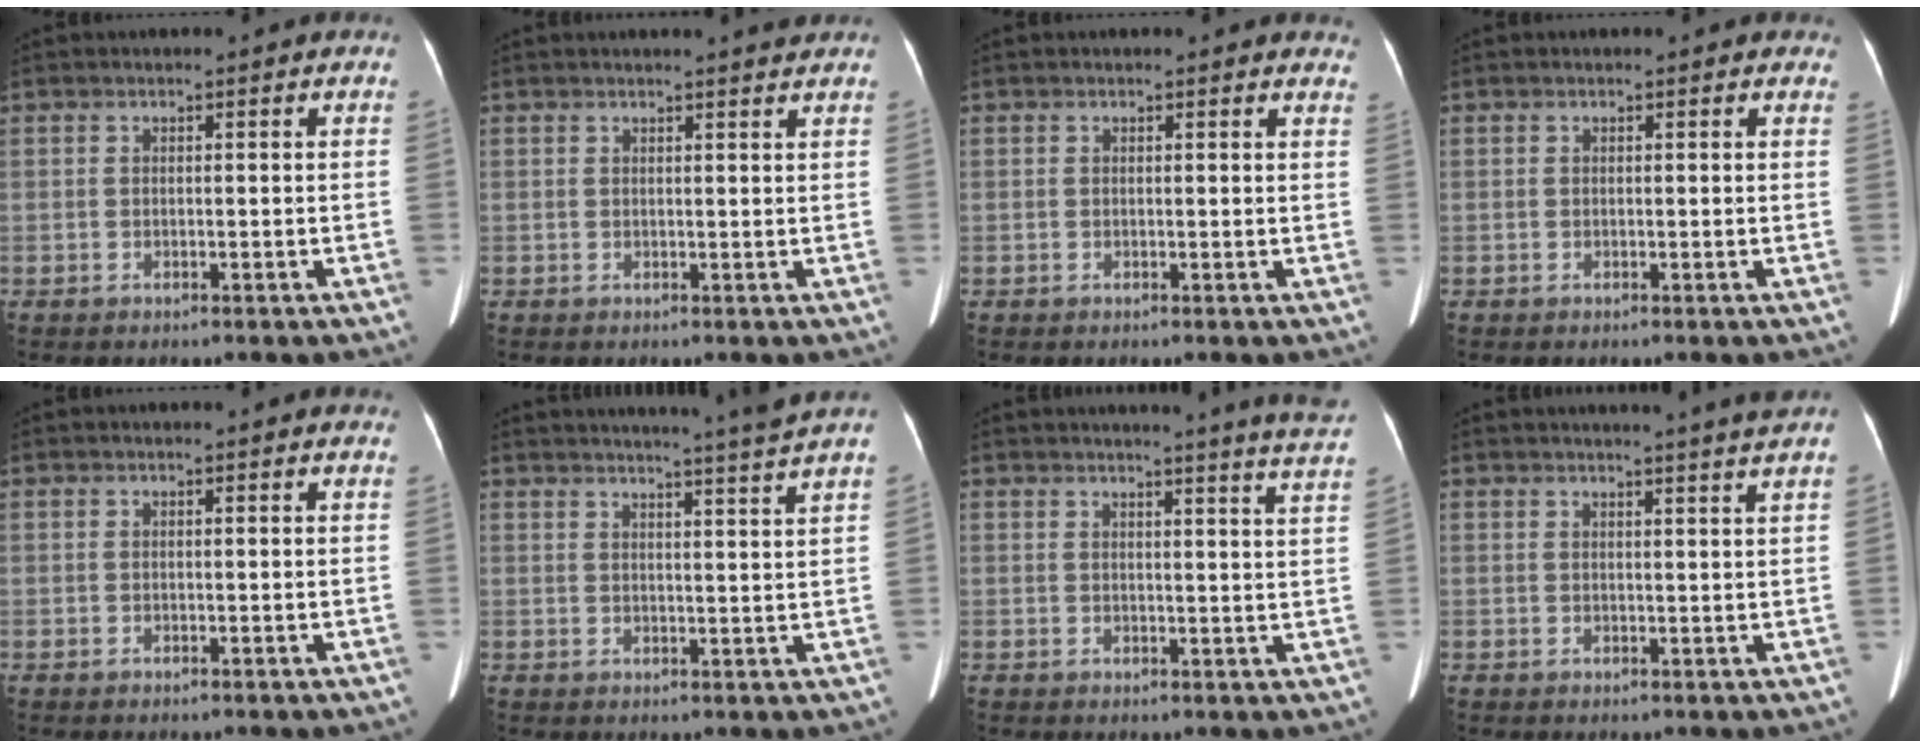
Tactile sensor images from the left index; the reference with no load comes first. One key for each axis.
{"total": 2.6, "fx": 2.5, "fy": -0.3, "fz": 0.8, "tx": -0.013, "ty": -0.002, "tz": 0.025}
{"total": 3.1, "fx": 2.8, "fy": 0.9, "fz": 0.7, "tx": 0.004, "ty": -0.006, "tz": 0.006}
{"total": 0.9, "fx": 0.8, "fy": 0.4, "fz": 0.2, "tx": 0.001, "ty": 0.000, "tz": -0.004}
{"total": 1.4, "fx": 1.4, "fy": 0.3, "fz": 0.3, "tx": -0.008, "ty": -0.001, "tz": 0.001}
{"total": 9.7, "fx": 8.8, "fy": -2.6, "fz": 3.2, "tx": -0.041, "ty": -0.031, "tz": 0.102}
{"total": 9.9, "fx": 9.3, "fy": -1.9, "fz": 2.9, "tx": -0.031, "ty": -0.063, "tz": 0.083}
{"total": 5.3, "fx": 4.7, "fy": -1.3, "fz": 2.0, "tx": -0.026, "ty": -0.003, "tz": 0.044}